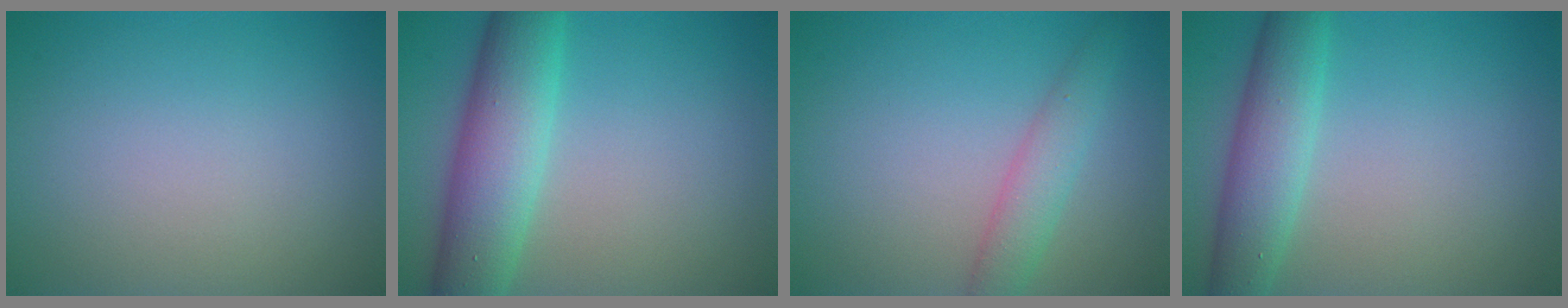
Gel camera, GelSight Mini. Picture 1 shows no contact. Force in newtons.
{"total": 7.3, "press": 7.3, "slide": 0.2}
{"total": 2.8, "press": 2.8, "slide": 0.1}
{"total": 4.9, "press": 4.9, "slide": 0.3}